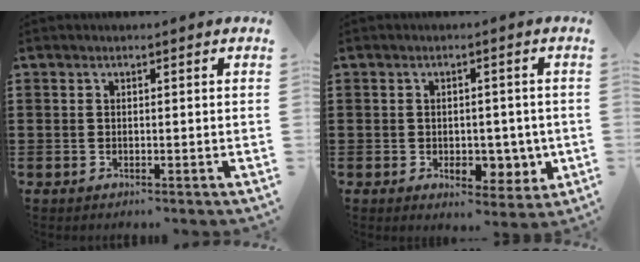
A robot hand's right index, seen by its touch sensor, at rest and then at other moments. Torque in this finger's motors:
{"motor_torque": [0.03, -0.05, 0.16, 0.02]}